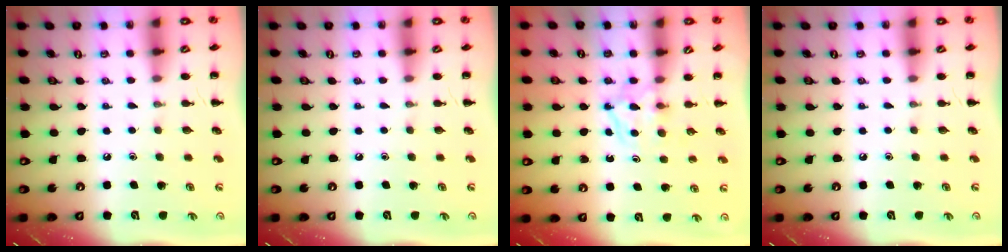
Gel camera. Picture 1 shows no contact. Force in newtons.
{"total": 0.0}
{"total": 4.6, "press": 4.4, "slide": 1.3}
{"total": 0.0}